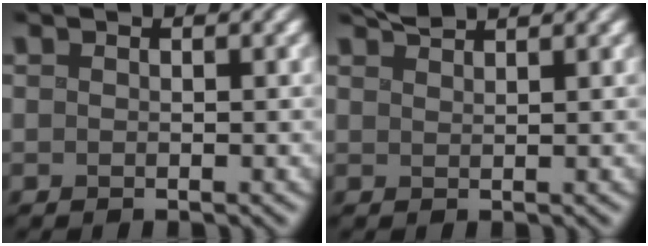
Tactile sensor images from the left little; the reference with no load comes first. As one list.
[{"total": 1.8, "force": [1.7, 0.1, 0.5], "torque": [-0.004, 0.008, 0.031]}]